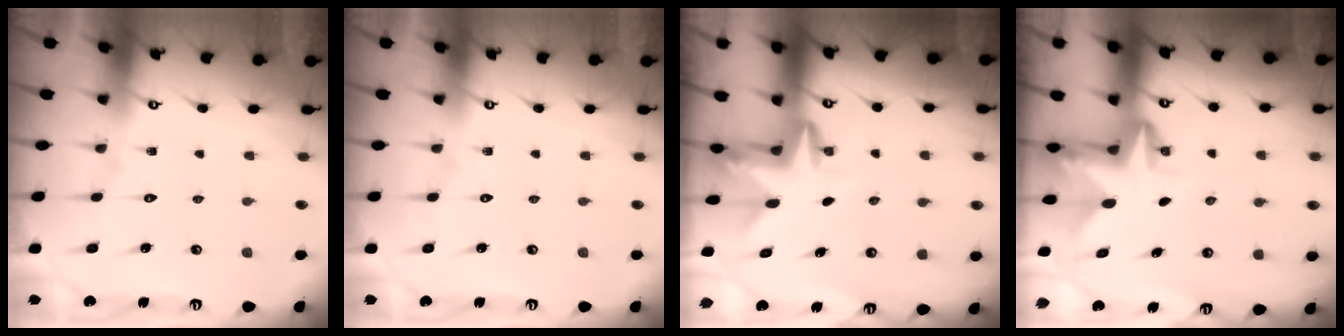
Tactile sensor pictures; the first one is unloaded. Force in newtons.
{"total": 0.0}
{"total": 3.4, "press": 3.4, "slide": 0.3}
{"total": 3.0, "press": 3.0, "slide": 0.3}